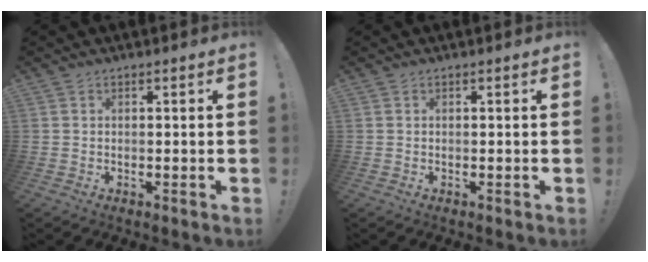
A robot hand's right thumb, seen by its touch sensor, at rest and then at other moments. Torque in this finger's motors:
{"motor_torque": [-0.05, 0.05, -0.12, 0.15, 0.01]}